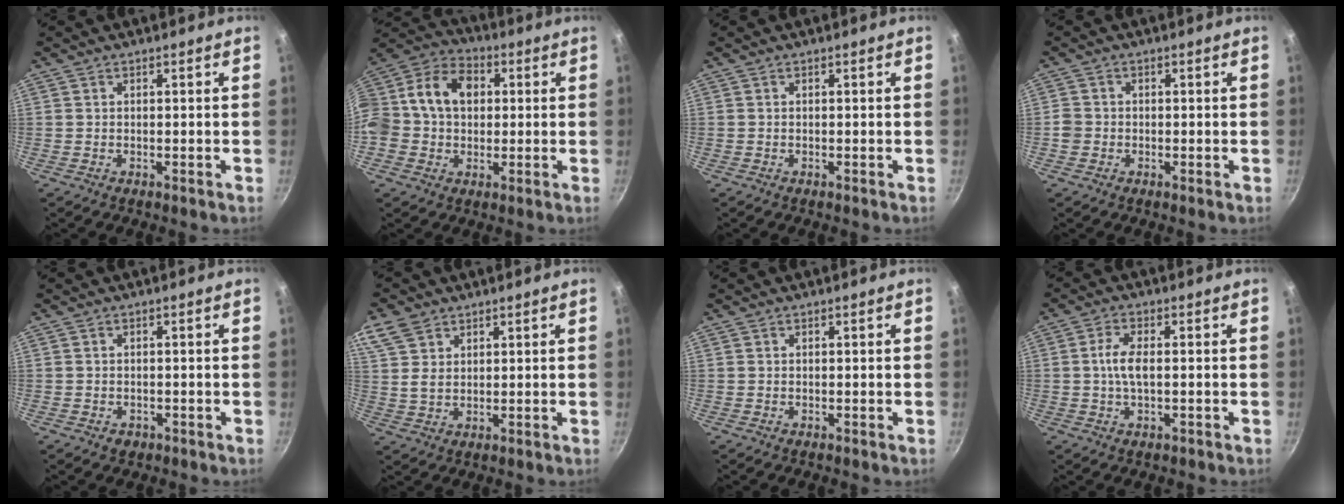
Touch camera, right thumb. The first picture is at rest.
{"total": 16.7, "force": [1.8, 13.1, 10.1], "torque": [-0.175, 0.041, 0.009]}
{"total": 0.0}
{"total": 2.1, "force": [-0.6, 1.9, 0.7], "torque": [-0.006, 0.009, -0.013]}
{"total": 1.5, "force": [-0.6, 1.3, 0.6], "torque": [-0.008, 0.001, -0.003]}
{"total": 7.8, "force": [4.7, 5.1, 3.6], "torque": [-0.056, -0.009, 0.092]}
{"total": 0.0}
{"total": 4.9, "force": [0.0, 2.1, 4.4], "torque": [-0.091, 0.006, -0.006]}